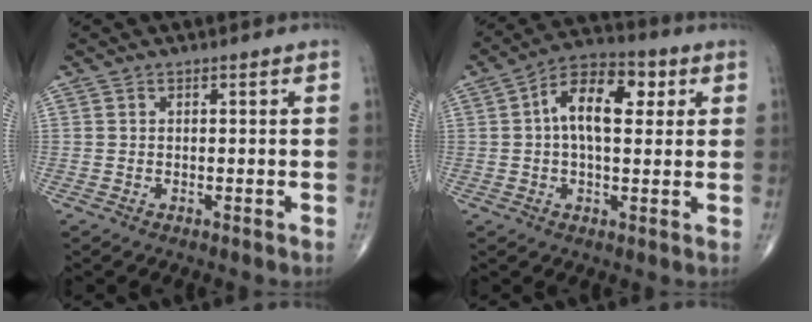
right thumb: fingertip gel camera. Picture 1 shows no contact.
{"total": 11.8, "force": [2.4, 6.3, 9.6], "torque": [-0.146, 0.023, 0.029]}